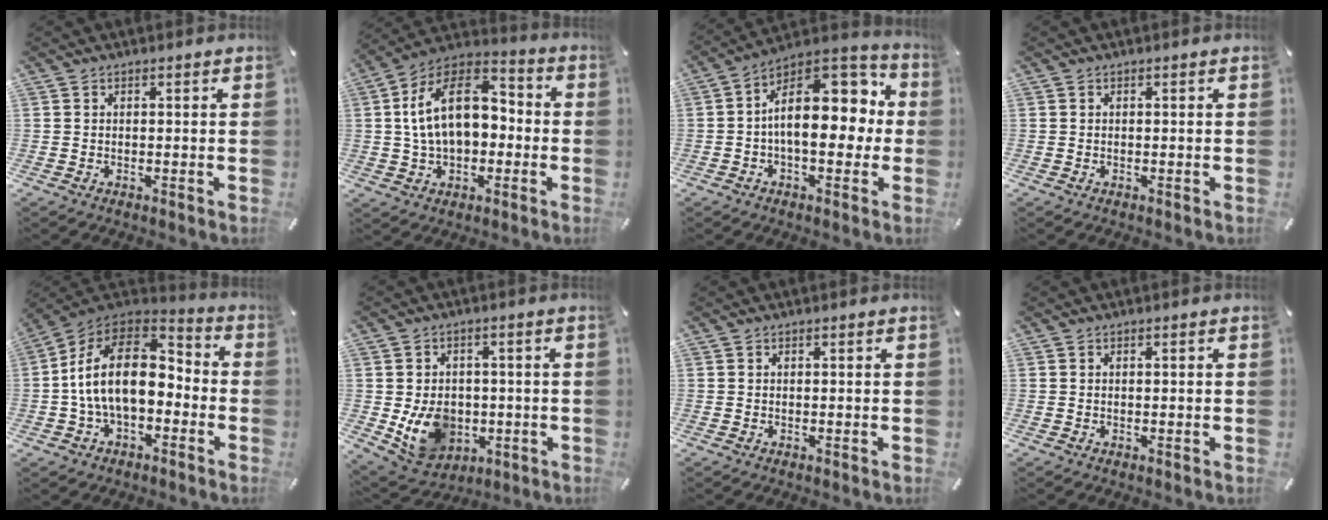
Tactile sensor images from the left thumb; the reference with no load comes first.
{"total": 17.0, "force": [1.5, 11.7, 12.3], "torque": [-0.234, 0.009, 0.025]}
{"total": 18.7, "force": [2.2, 11.0, 14.9], "torque": [-0.204, -0.016, 0.044]}
{"total": 0.0}
{"total": 17.9, "force": [-1.3, 11.5, 13.7], "torque": [-0.274, 0.018, -0.027]}
{"total": 11.0, "force": [-2.0, 9.1, 5.8], "torque": [-0.116, 0.005, -0.029]}
{"total": 0.0}
{"total": 0.5, "force": [0.0, 0.0, 0.5], "torque": [-0.008, -0.001, -0.001]}